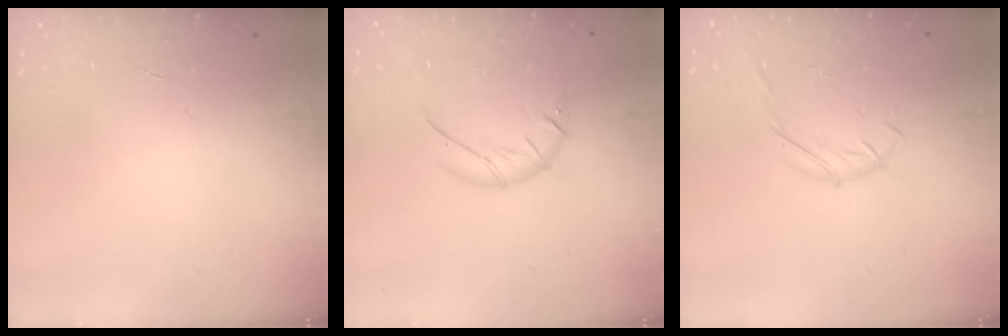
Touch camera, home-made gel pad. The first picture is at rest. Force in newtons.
{"total": 8.6, "press": 8.6, "slide": 0.7}
{"total": 3.6, "press": 3.5, "slide": 0.9}